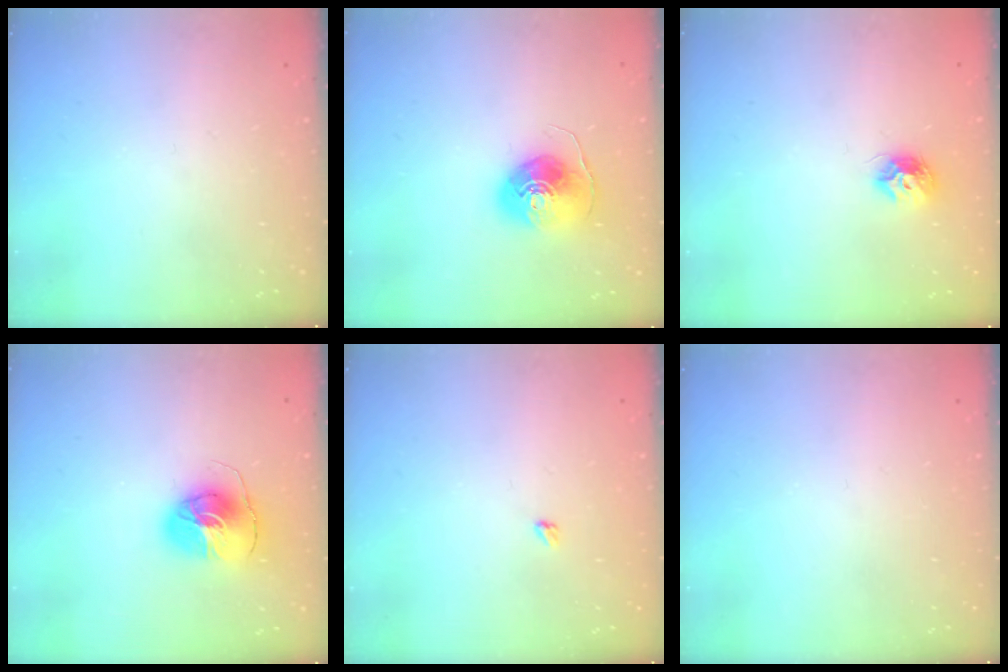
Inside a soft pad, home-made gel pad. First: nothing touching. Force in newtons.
{"total": 8.5, "press": 8.4, "slide": 1.2}
{"total": 8.0, "press": 8.0, "slide": 0.5}
{"total": 9.1, "press": 9.1, "slide": 0.8}
{"total": 2.4, "press": 2.4, "slide": 0.4}
{"total": 0.0}